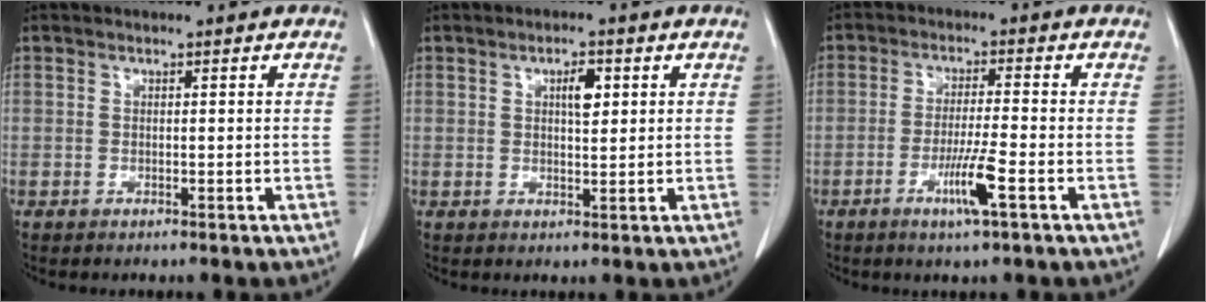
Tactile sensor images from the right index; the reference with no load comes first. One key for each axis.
{"total": 3.3, "fx": 1.1, "fy": 1.1, "fz": 2.9, "tx": -0.047, "ty": 0.002, "tz": 0.018}
{"total": 6.0, "fx": -2.7, "fy": -0.4, "fz": 5.4, "tx": -0.100, "ty": -0.012, "tz": -0.050}